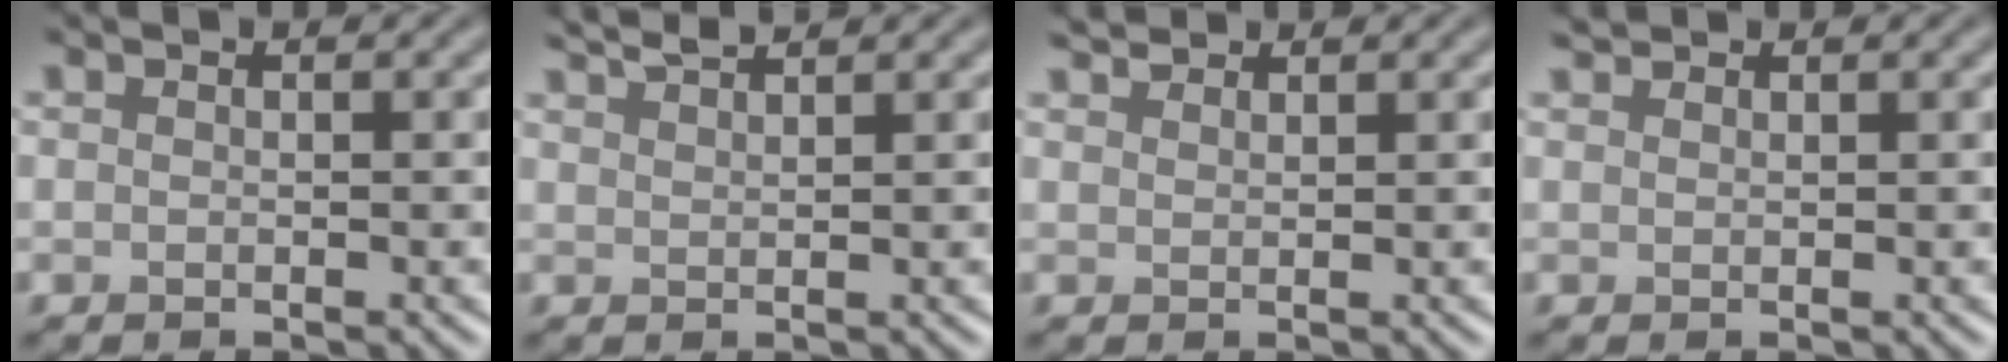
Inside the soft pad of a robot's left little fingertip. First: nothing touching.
{"total": 2.6, "force": [2.4, 0.4, 1.1], "torque": [-0.006, 0.009, 0.035]}
{"total": 1.8, "force": [1.7, 0.3, 0.3], "torque": [-0.006, 0.007, 0.033]}
{"total": 1.1, "force": [1.1, 0.2, 0.1], "torque": [-0.004, 0.004, 0.024]}